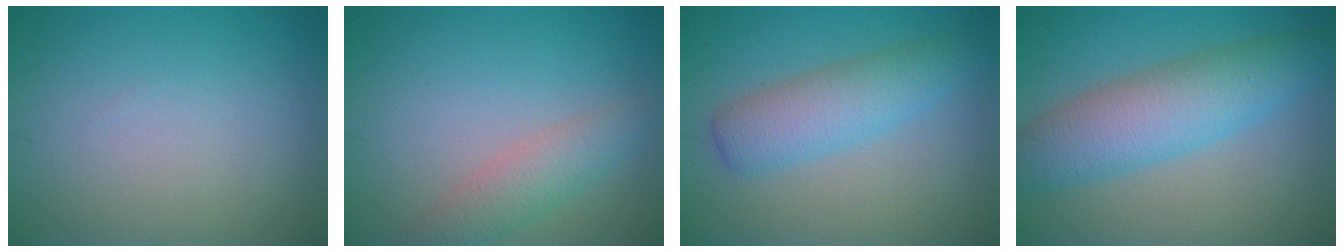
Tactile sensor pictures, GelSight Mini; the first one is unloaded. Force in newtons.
{"total": 3.0, "press": 3.0, "slide": 0.1}
{"total": 4.4, "press": 4.4, "slide": 0.1}
{"total": 6.7, "press": 6.7, "slide": 0.1}